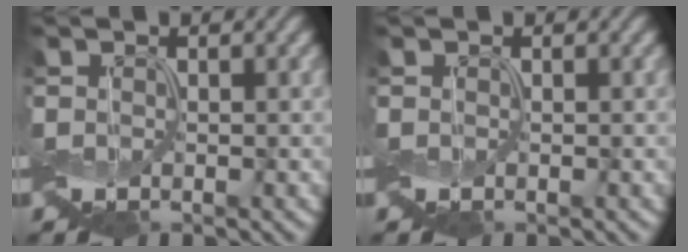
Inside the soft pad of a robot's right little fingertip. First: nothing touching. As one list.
[{"total": 0.0}]